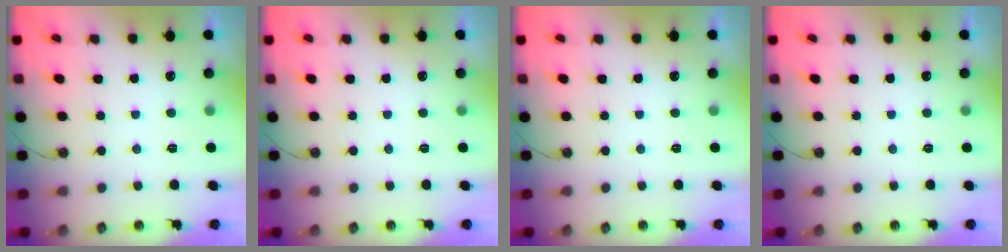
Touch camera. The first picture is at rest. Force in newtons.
{"total": 0.0}
{"total": 0.0}
{"total": 0.0}